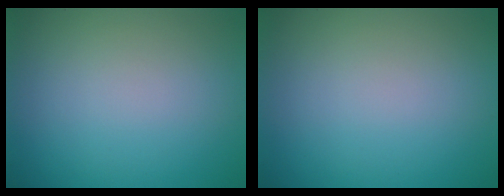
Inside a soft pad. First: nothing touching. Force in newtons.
{"total": 0.0}